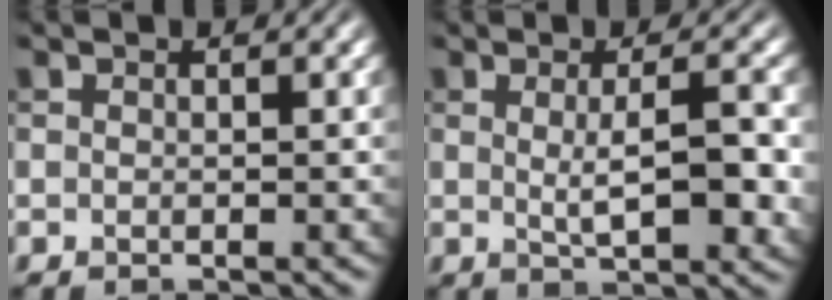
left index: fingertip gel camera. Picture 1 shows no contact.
{"total": 5.2, "force": [0.2, 1.4, 5.0], "torque": [-0.075, -0.004, 0.007]}